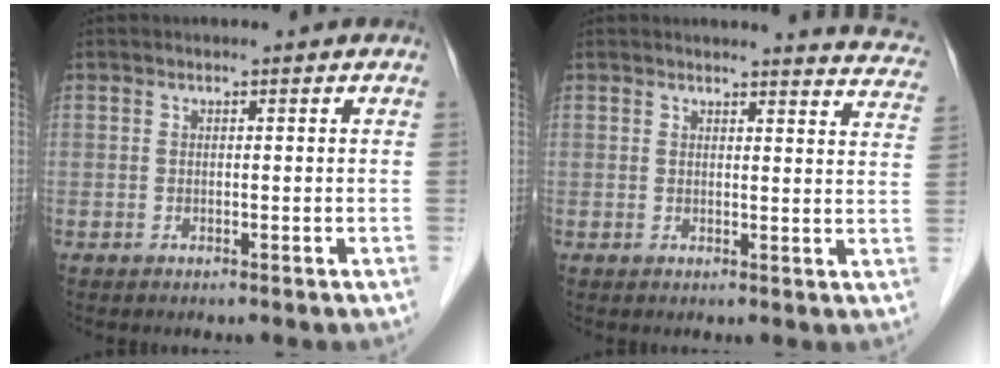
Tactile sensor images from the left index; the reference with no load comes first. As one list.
[{"total": 8.5, "force": [8.4, 0.3, 0.9], "torque": [0.005, -0.055, 0.063]}]